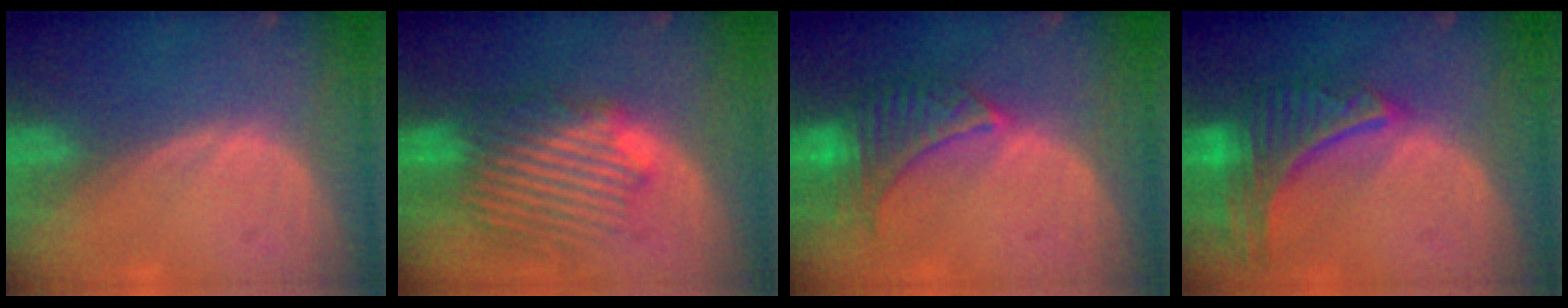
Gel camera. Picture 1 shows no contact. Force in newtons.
{"total": 8.6, "press": 8.5, "slide": 1.6}
{"total": 6.6, "press": 6.5, "slide": 0.6}
{"total": 9.1, "press": 8.0, "slide": 4.3}